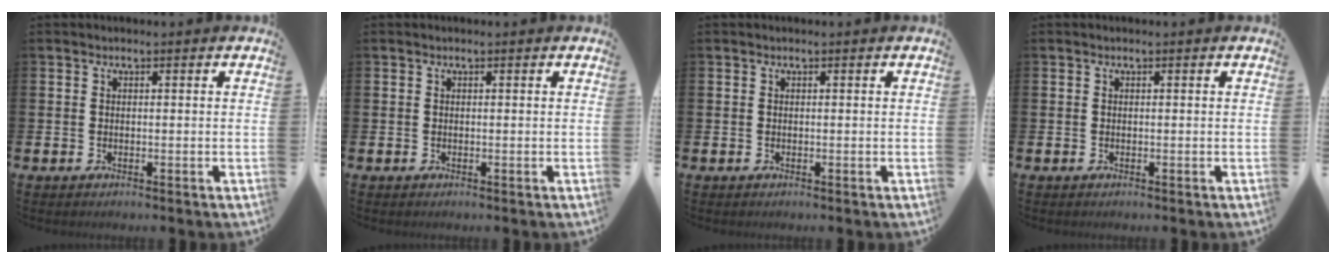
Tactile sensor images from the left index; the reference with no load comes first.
{"total": 0.0}
{"total": 0.0}
{"total": 0.0}